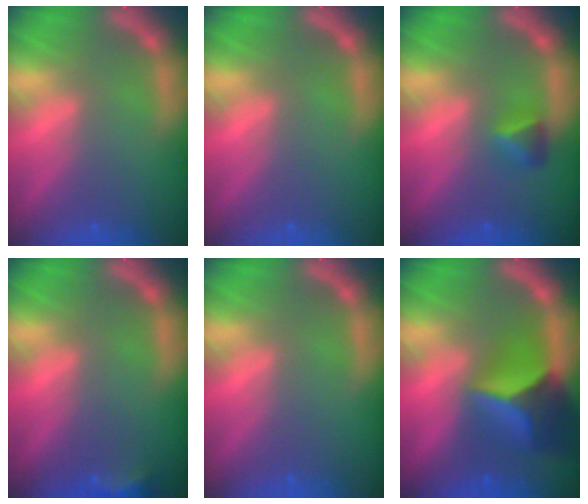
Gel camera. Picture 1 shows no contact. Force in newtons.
{"total": 0.0}
{"total": 1.9}
{"total": 2.4}
{"total": 0.0}
{"total": 8.4}